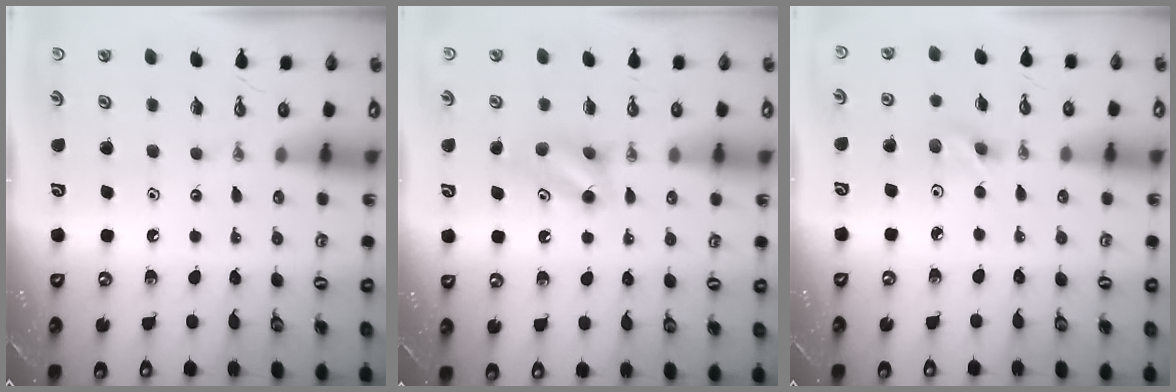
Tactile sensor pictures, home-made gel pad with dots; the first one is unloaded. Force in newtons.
{"total": 5.7, "press": 5.6, "slide": 0.7}
{"total": 3.9, "press": 3.6, "slide": 1.4}